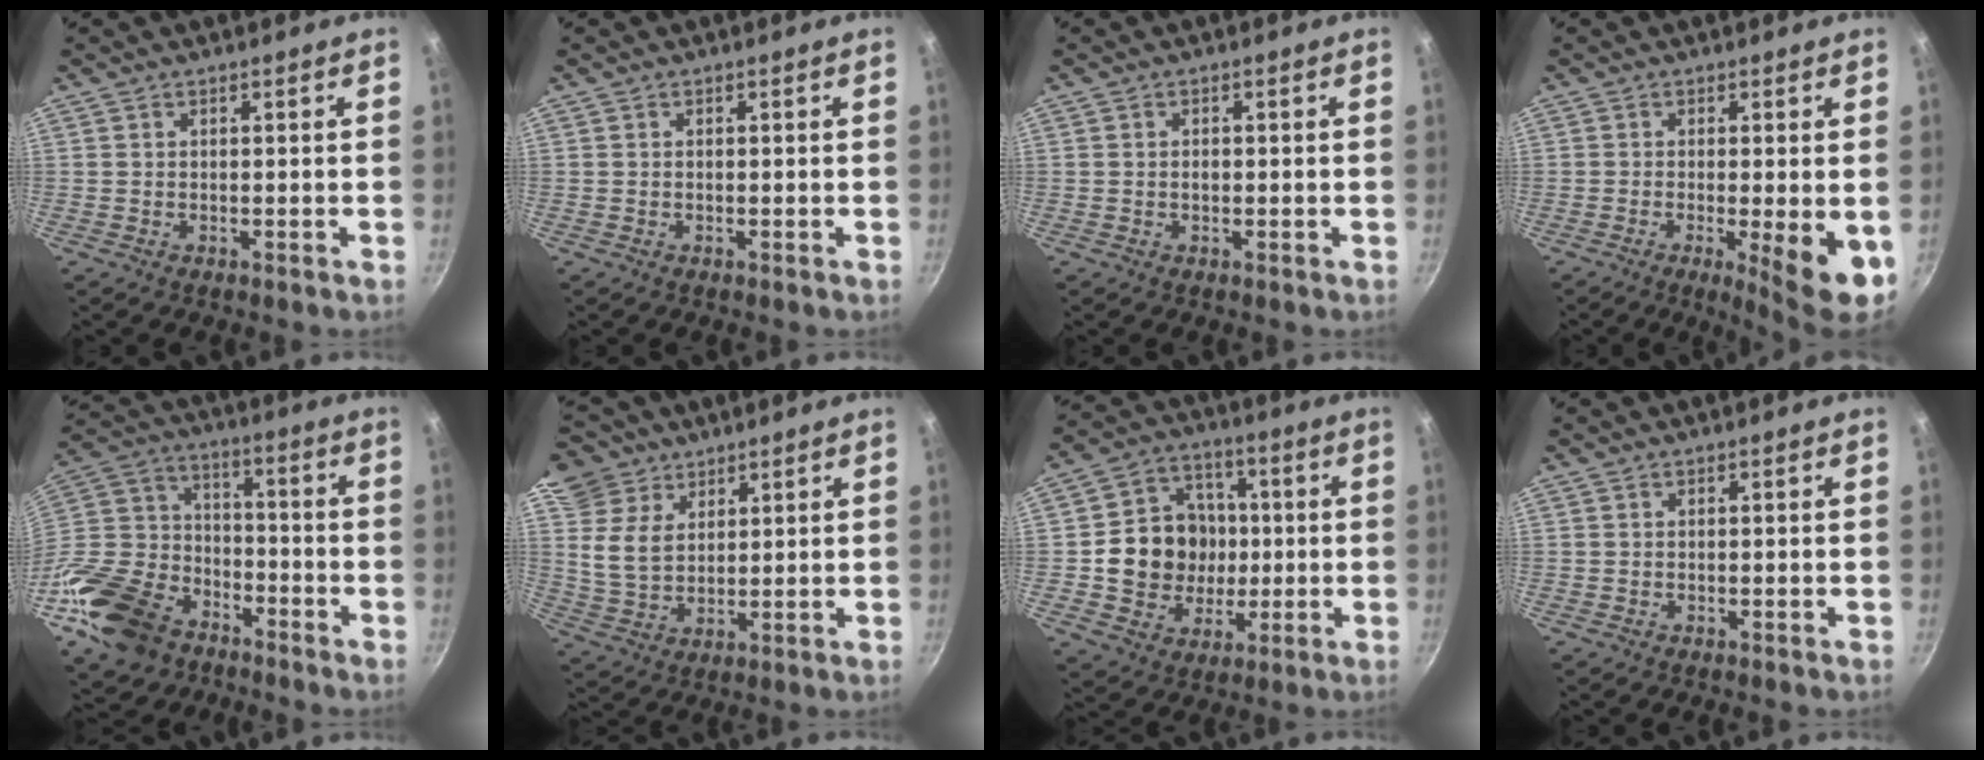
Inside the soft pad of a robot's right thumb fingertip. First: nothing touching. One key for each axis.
{"total": 0.0}
{"total": 1.2, "fx": -0.1, "fy": 0.8, "fz": 0.8, "tx": -0.013, "ty": 0.003, "tz": -0.003}
{"total": 8.6, "fx": -2.0, "fy": 1.6, "fz": 8.2, "tx": -0.108, "ty": -0.009, "tz": -0.020}
{"total": 22.7, "fx": -12.9, "fy": 14.9, "fz": 11.2, "tx": -0.221, "ty": 0.071, "tz": -0.247}
{"total": 10.7, "fx": 6.3, "fy": 7.7, "fz": 4.0, "tx": -0.053, "ty": -0.025, "tz": 0.117}
{"total": 14.5, "fx": 0.0, "fy": 13.1, "fz": 6.3, "tx": -0.069, "ty": 0.023, "tz": -0.002}
{"total": 0.0}